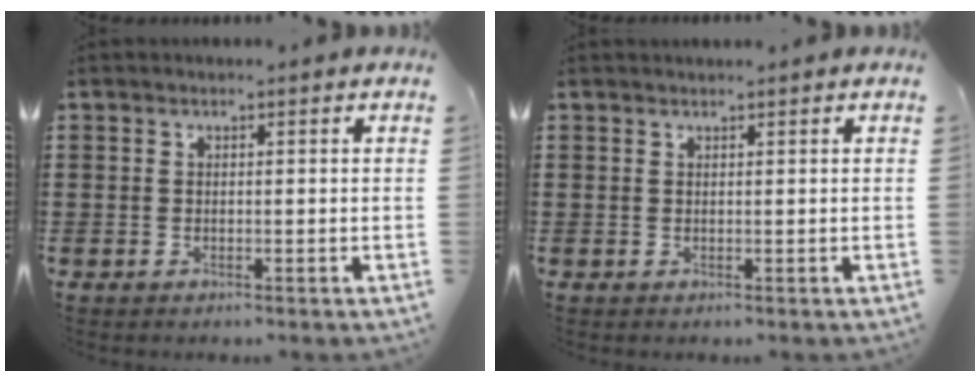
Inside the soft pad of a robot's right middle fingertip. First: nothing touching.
{"total": 0.6, "force": [0.6, 0.0, 0.0], "torque": [-0.002, 0.000, 0.011]}